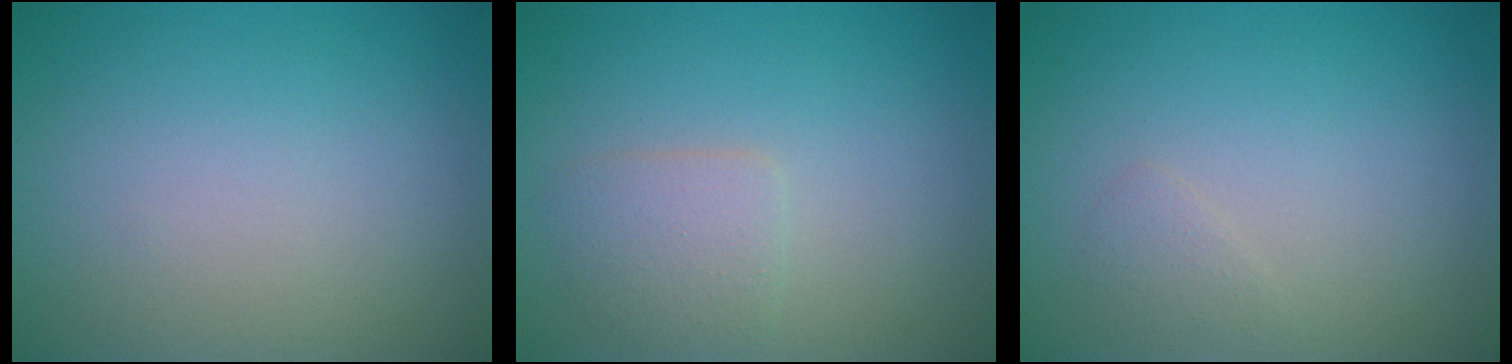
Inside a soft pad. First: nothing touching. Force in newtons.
{"total": 2.1, "press": 2.1, "slide": 0.0}
{"total": 0.8, "press": 0.8, "slide": 0.0}